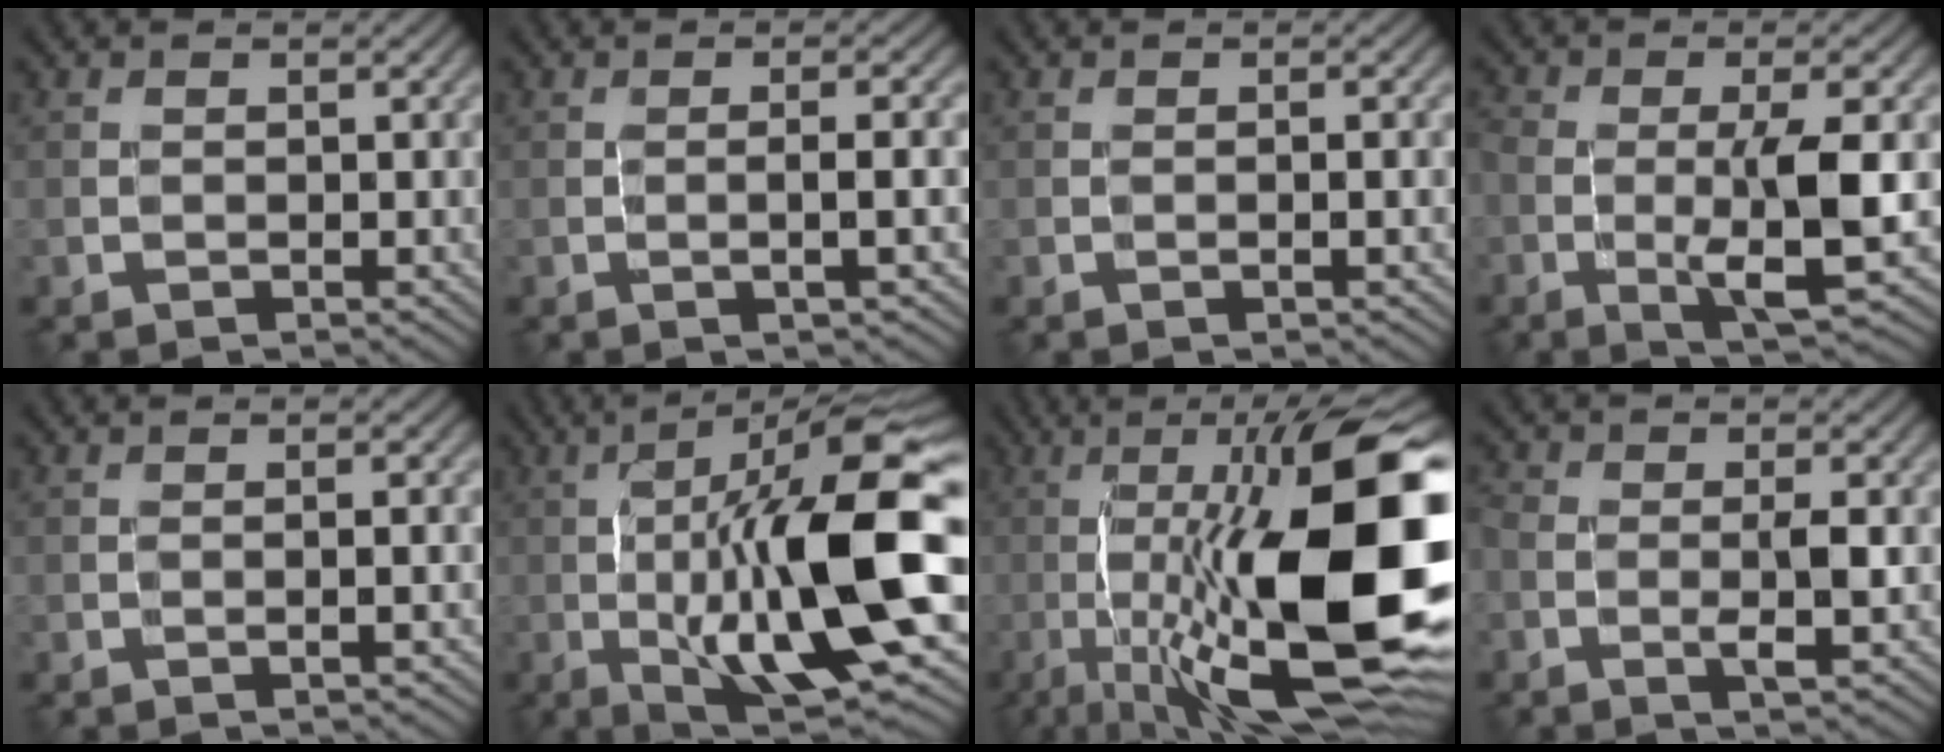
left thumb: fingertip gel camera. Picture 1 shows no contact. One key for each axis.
{"total": 3.3, "fx": -0.3, "fy": 0.6, "fz": 3.2, "tx": -0.050, "ty": 0.008, "tz": -0.011}
{"total": 1.8, "fx": -0.1, "fy": 0.4, "fz": 1.8, "tx": -0.024, "ty": 0.004, "tz": -0.006}
{"total": 7.7, "fx": -1.6, "fy": 2.0, "fz": 7.3, "tx": -0.128, "ty": -0.001, "tz": -0.028}
{"total": 2.1, "fx": -0.2, "fy": 0.5, "fz": 2.1, "tx": -0.027, "ty": 0.005, "tz": -0.008}
{"total": 17.1, "fx": -1.7, "fy": 4.2, "fz": 16.5, "tx": -0.255, "ty": 0.025, "tz": -0.026}
{"total": 20.1, "fx": -3.9, "fy": 6.5, "fz": 18.6, "tx": -0.297, "ty": 0.012, "tz": -0.069}
{"total": 4.3, "fx": -1.2, "fy": 1.6, "fz": 3.8, "tx": -0.071, "ty": 0.000, "tz": -0.024}